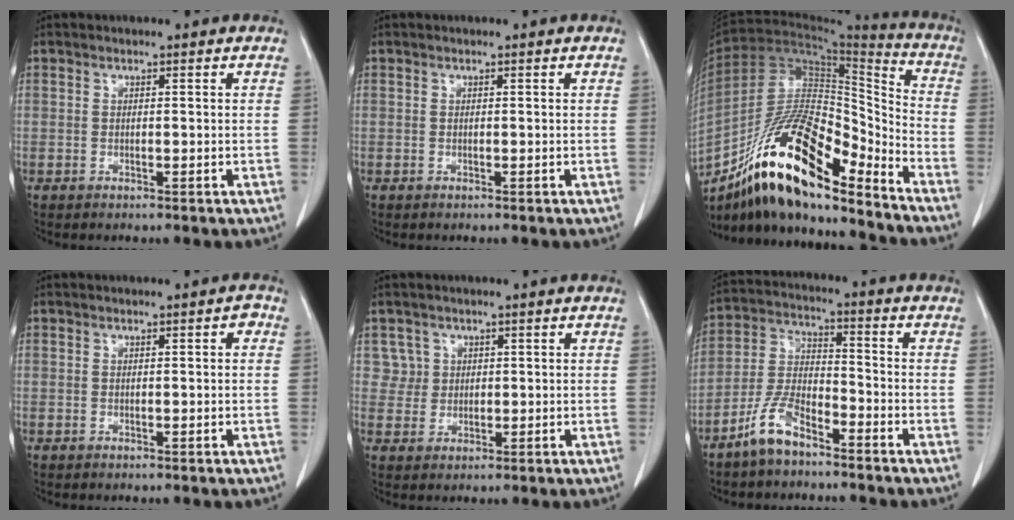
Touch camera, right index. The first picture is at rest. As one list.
[{"total": 0.0}, {"total": 20.2, "force": [-14.0, 5.2, 13.6], "torque": [-0.248, 0.007, -0.248]}, {"total": 1.1, "force": [0.2, 0.4, 1.0], "torque": [-0.009, 0.005, 0.002]}, {"total": 2.9, "force": [1.2, 2.6, -0.4], "torque": [0.022, 0.004, 0.017]}, {"total": 7.8, "force": [-5.8, 2.6, 4.6], "torque": [-0.108, -0.001, -0.118]}]